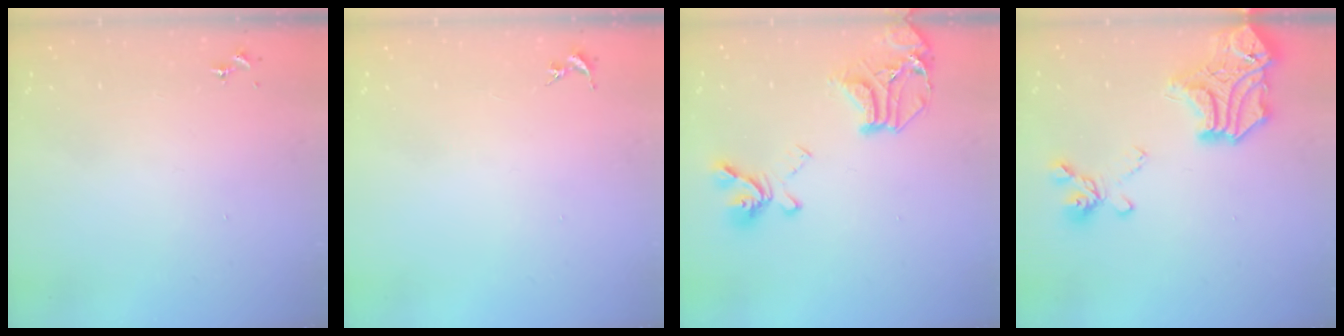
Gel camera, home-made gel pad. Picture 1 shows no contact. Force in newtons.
{"total": 0.0}
{"total": 19.6, "press": 19.5, "slide": 2.1}
{"total": 21.4, "press": 21.4, "slide": 1.4}